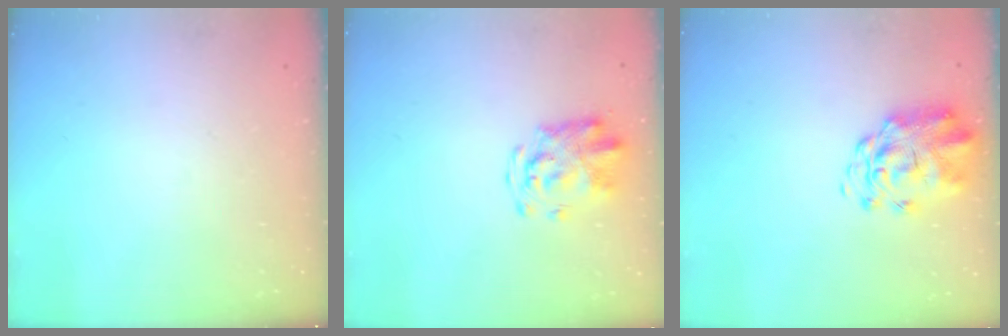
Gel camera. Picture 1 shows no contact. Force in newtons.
{"total": 4.9, "press": 4.9, "slide": 0.4}
{"total": 3.9, "press": 3.6, "slide": 1.5}